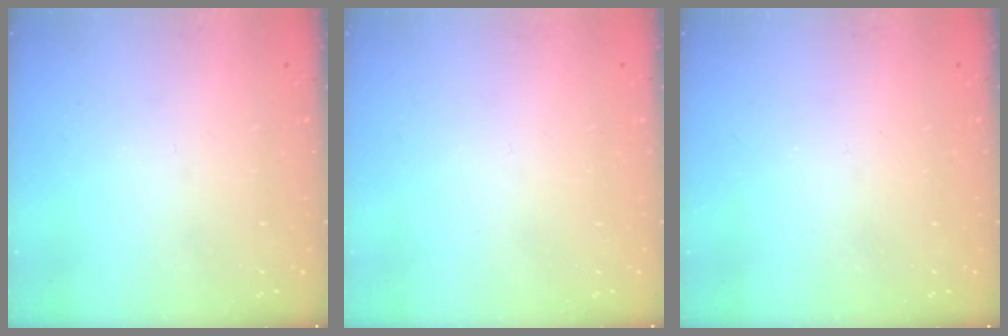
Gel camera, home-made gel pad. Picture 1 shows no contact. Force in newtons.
{"total": 1.6, "press": 1.6, "slide": 0.1}
{"total": 2.2, "press": 2.1, "slide": 0.4}